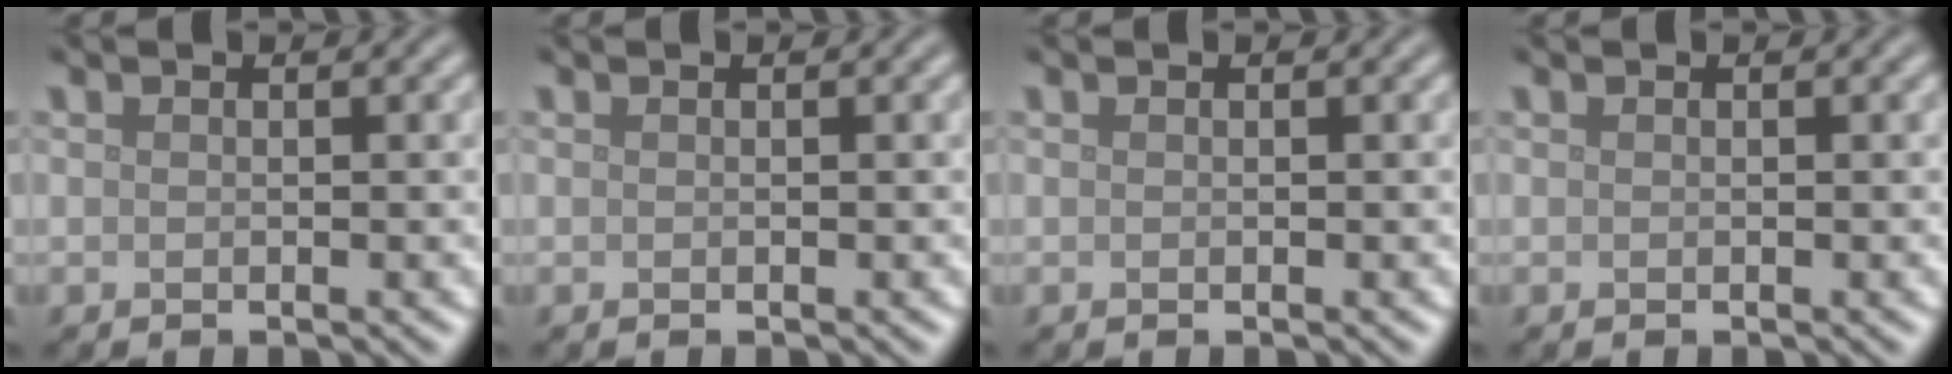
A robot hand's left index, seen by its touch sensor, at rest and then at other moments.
{"total": 0.0}
{"total": 0.0}
{"total": 0.0}